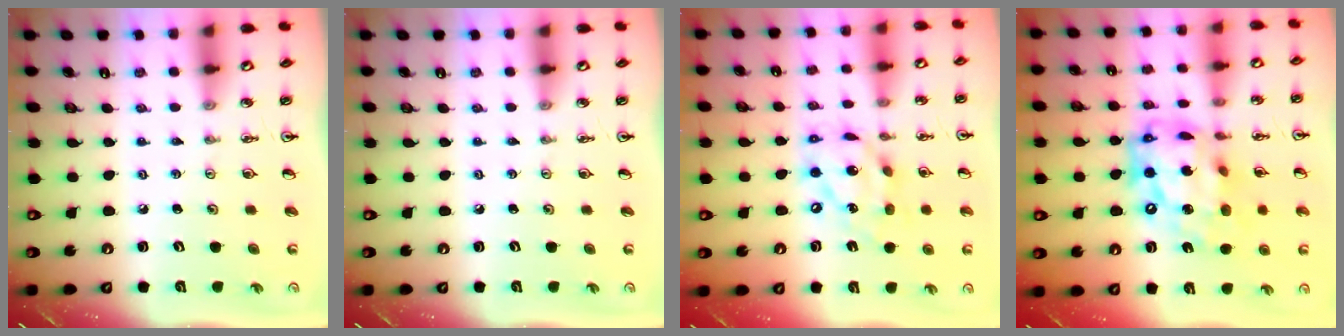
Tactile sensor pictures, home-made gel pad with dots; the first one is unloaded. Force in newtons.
{"total": 0.0}
{"total": 14.1, "press": 14.0, "slide": 1.2}
{"total": 20.7, "press": 20.6, "slide": 1.8}